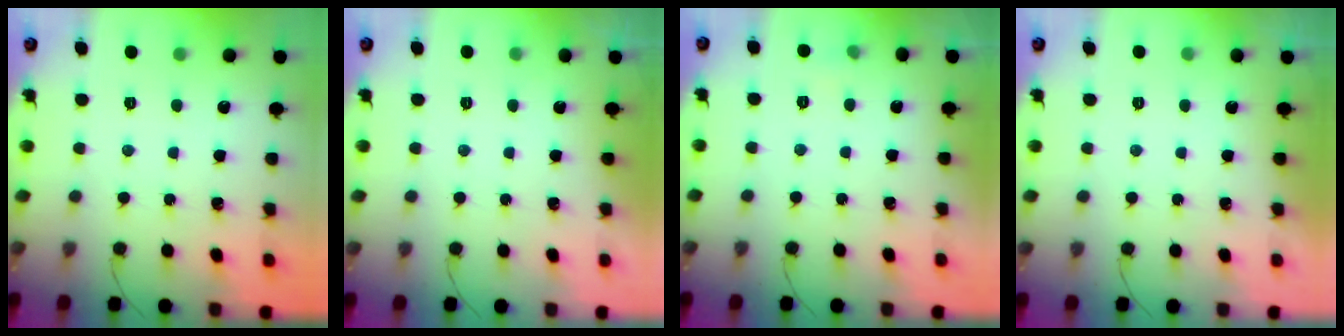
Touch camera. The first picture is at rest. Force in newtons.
{"total": 0.0}
{"total": 7.0, "press": 2.6, "slide": 6.5}
{"total": 0.0}